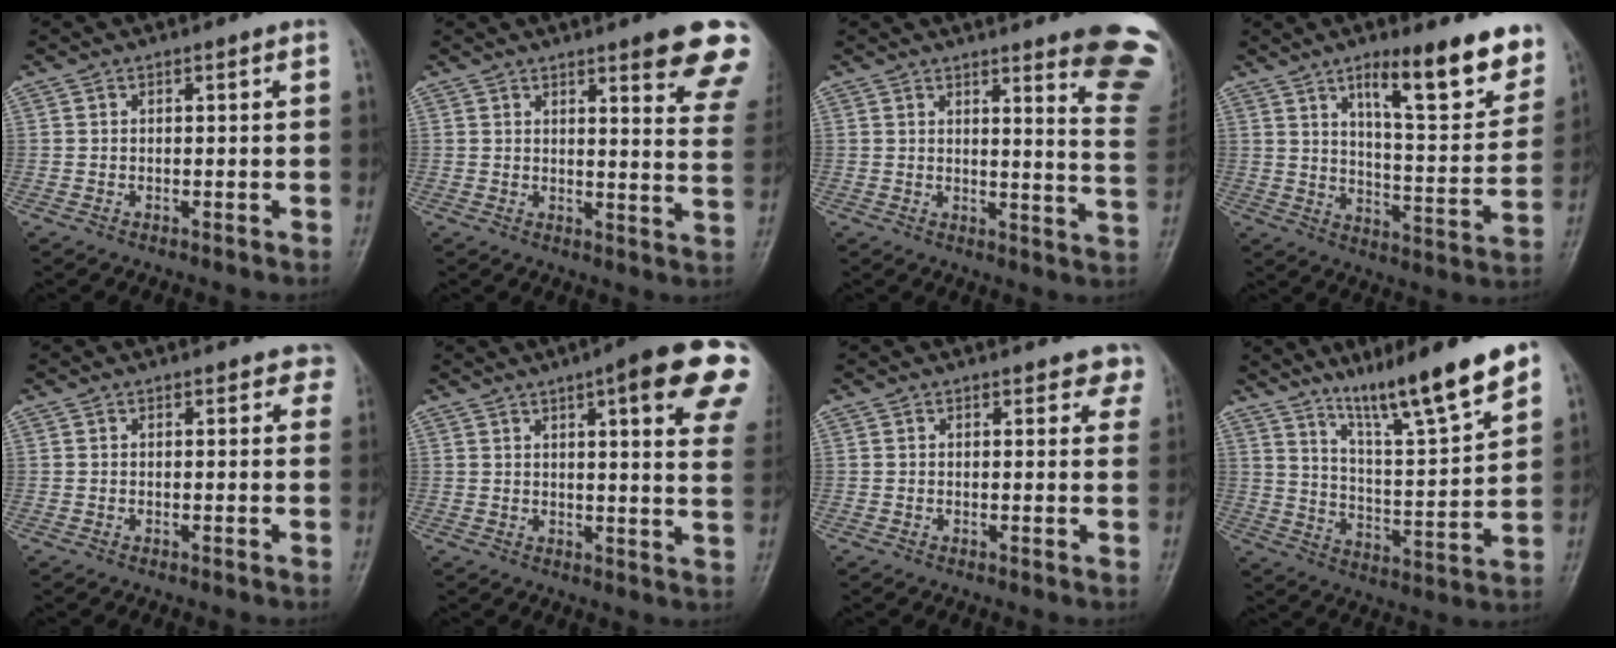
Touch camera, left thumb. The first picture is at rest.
{"total": 15.9, "force": [10.3, 1.9, 11.9], "torque": [-0.120, -0.051, 0.119]}
{"total": 14.4, "force": [10.9, 1.3, 9.3], "torque": [-0.084, -0.093, 0.114]}
{"total": 16.9, "force": [10.7, 4.4, 12.3], "torque": [-0.137, -0.065, 0.166]}
{"total": 2.5, "force": [1.9, 1.5, 0.9], "torque": [0.021, -0.005, 0.006]}
{"total": 18.7, "force": [9.4, 3.7, 15.7], "torque": [-0.183, -0.023, 0.106]}
{"total": 3.7, "force": [3.1, 1.8, 1.1], "torque": [0.022, -0.012, 0.019]}
{"total": 16.5, "force": [11.6, 1.5, 11.6], "torque": [-0.176, -0.066, 0.197]}